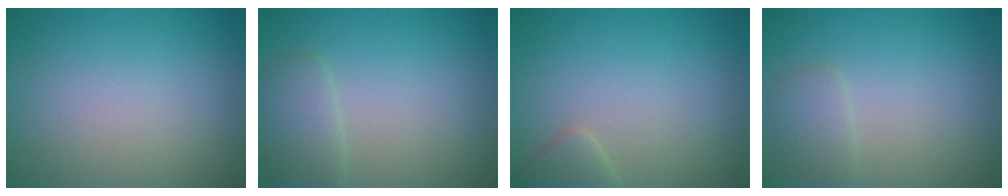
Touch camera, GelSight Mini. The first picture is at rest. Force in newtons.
{"total": 2.4, "press": 2.4, "slide": 0.1}
{"total": 1.5, "press": 1.5, "slide": 0.1}
{"total": 1.7, "press": 1.7, "slide": 0.1}